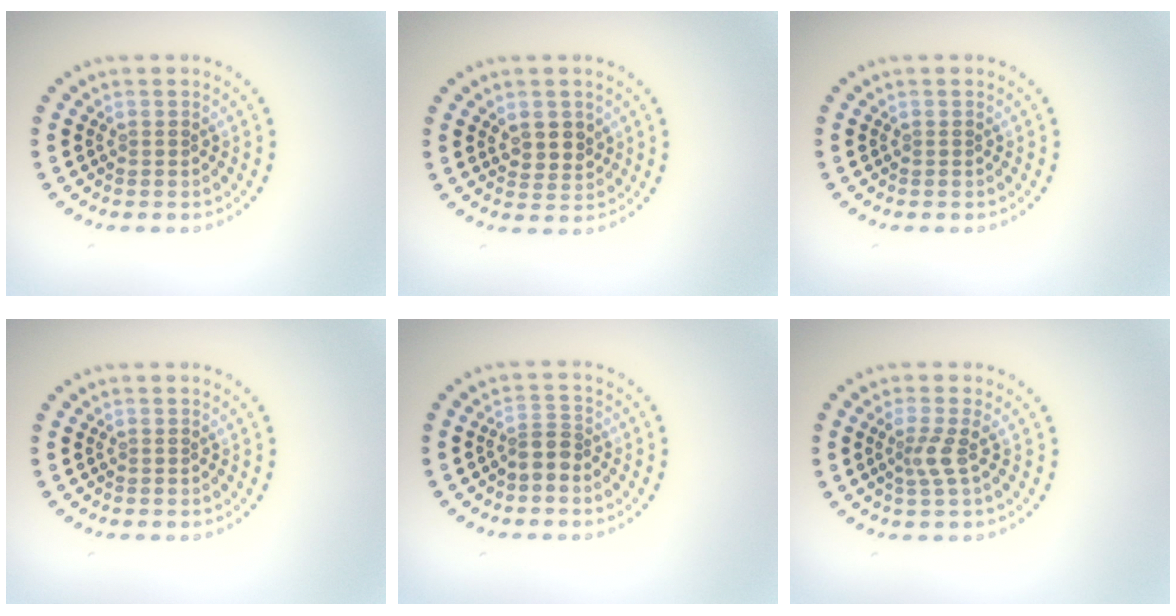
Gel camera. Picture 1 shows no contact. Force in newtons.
{"total": 2.4, "press": 2.2, "slide": 0.9}
{"total": 0.0}
{"total": 0.0}
{"total": 2.1, "press": 1.6, "slide": 1.4}
{"total": 1.9, "press": 1.3, "slide": 1.4}